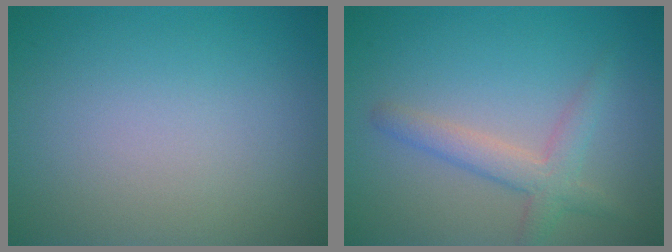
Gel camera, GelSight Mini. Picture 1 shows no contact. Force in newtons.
{"total": 3.0, "press": 3.0, "slide": 0.1}